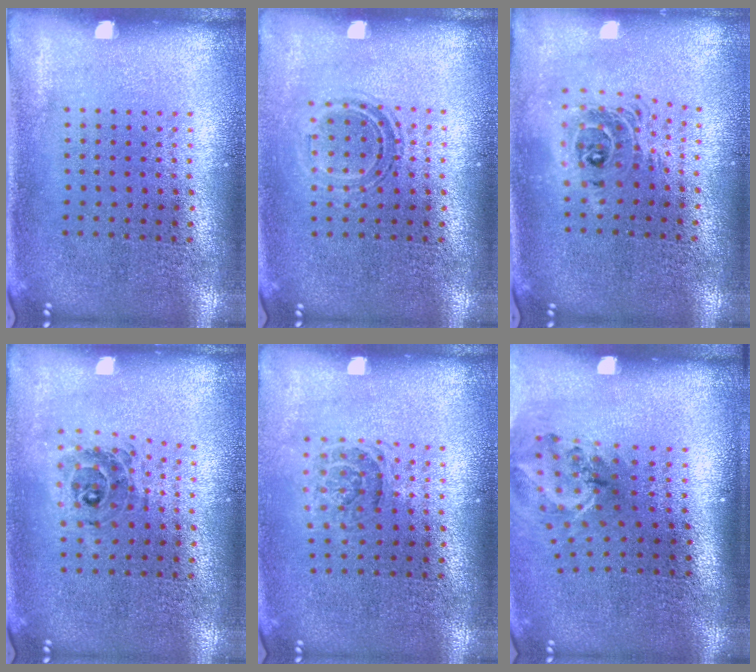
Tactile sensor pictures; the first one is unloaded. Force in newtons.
{"total": 1.1, "press": 0.9, "slide": 0.5}
{"total": 2.0, "press": 1.5, "slide": 1.3}
{"total": 0.7, "press": 0.7, "slide": 0.1}
{"total": 1.2, "press": 1.0, "slide": 0.6}
{"total": 1.4, "press": 1.1, "slide": 0.9}